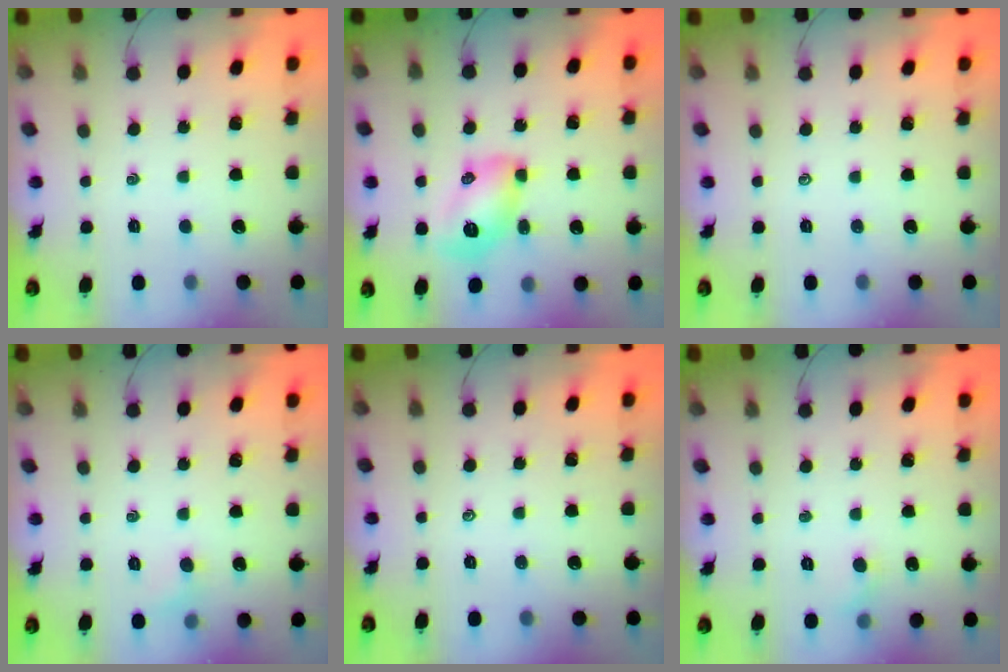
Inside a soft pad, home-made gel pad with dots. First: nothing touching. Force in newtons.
{"total": 9.8, "press": 9.7, "slide": 1.3}
{"total": 0.0}
{"total": 4.2, "press": 4.0, "slide": 1.3}
{"total": 0.0}
{"total": 3.6, "press": 3.4, "slide": 1.3}